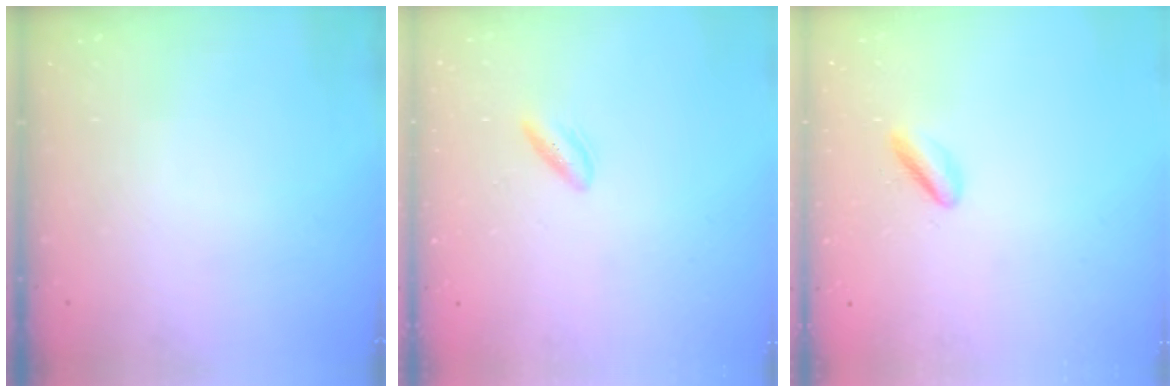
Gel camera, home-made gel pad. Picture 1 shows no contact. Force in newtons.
{"total": 3.5, "press": 3.0, "slide": 1.7}
{"total": 2.1, "press": 1.9, "slide": 0.9}